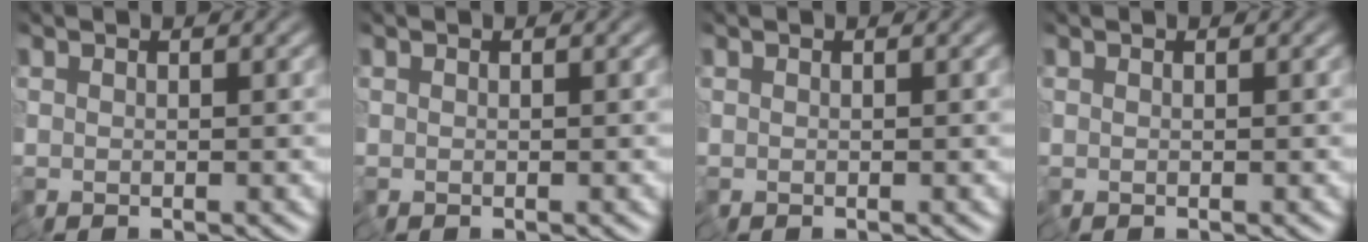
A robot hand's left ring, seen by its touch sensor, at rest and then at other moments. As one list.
[{"total": 0.0}, {"total": 0.0}, {"total": 0.0}]